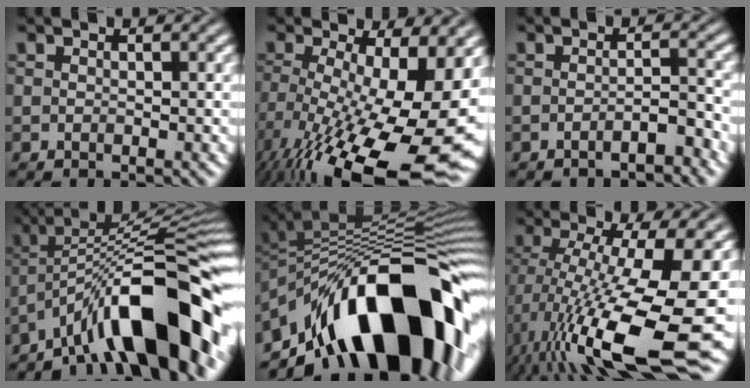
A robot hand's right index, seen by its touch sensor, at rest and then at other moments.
{"total": 14.2, "force": [-6.8, 6.0, 11.0], "torque": [-0.175, -0.074, -0.059]}
{"total": 2.3, "force": [-2.0, -0.3, 1.1], "torque": [-0.003, -0.002, -0.035]}
{"total": 12.9, "force": [-4.4, 4.5, 11.2], "torque": [-0.163, -0.021, -0.047]}
{"total": 21.8, "force": [-5.6, 12.1, 17.2], "torque": [-0.265, -0.023, -0.073]}
{"total": 13.2, "force": [-3.9, 4.3, 11.9], "torque": [-0.194, -0.048, -0.027]}